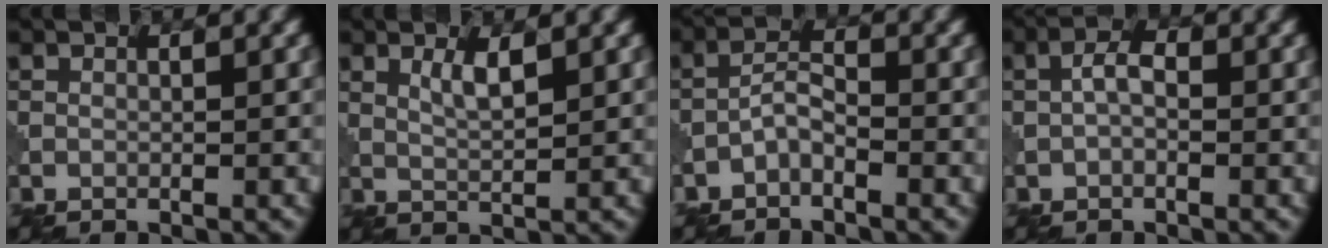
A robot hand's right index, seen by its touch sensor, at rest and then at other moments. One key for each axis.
{"total": 2.2, "fx": 1.1, "fy": 0.4, "fz": 1.8, "tx": -0.036, "ty": -0.002, "tz": 0.021}
{"total": 2.0, "fx": -1.4, "fy": 0.6, "fz": 1.3, "tx": -0.026, "ty": 0.011, "tz": -0.032}
{"total": 2.3, "fx": 0.0, "fy": 1.1, "fz": 2.0, "tx": -0.039, "ty": 0.009, "tz": -0.007}